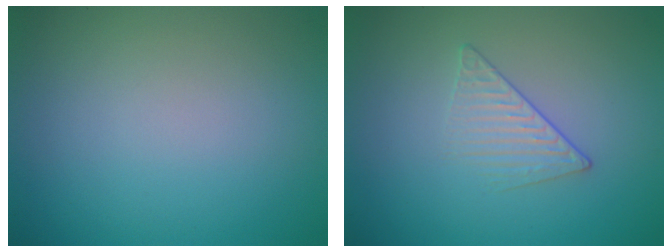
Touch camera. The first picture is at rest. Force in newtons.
{"total": 1.6, "press": 1.0, "slide": 1.2}